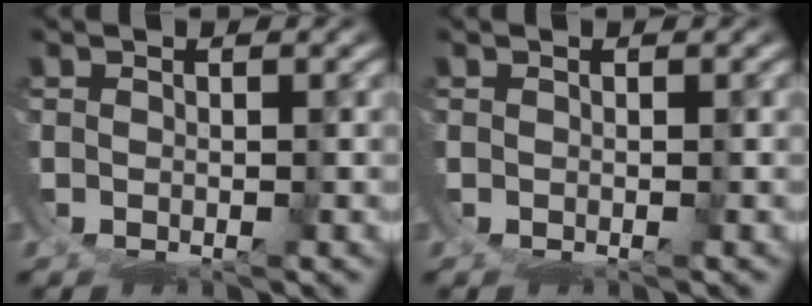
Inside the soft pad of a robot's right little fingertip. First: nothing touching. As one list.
[{"total": 0.0}]